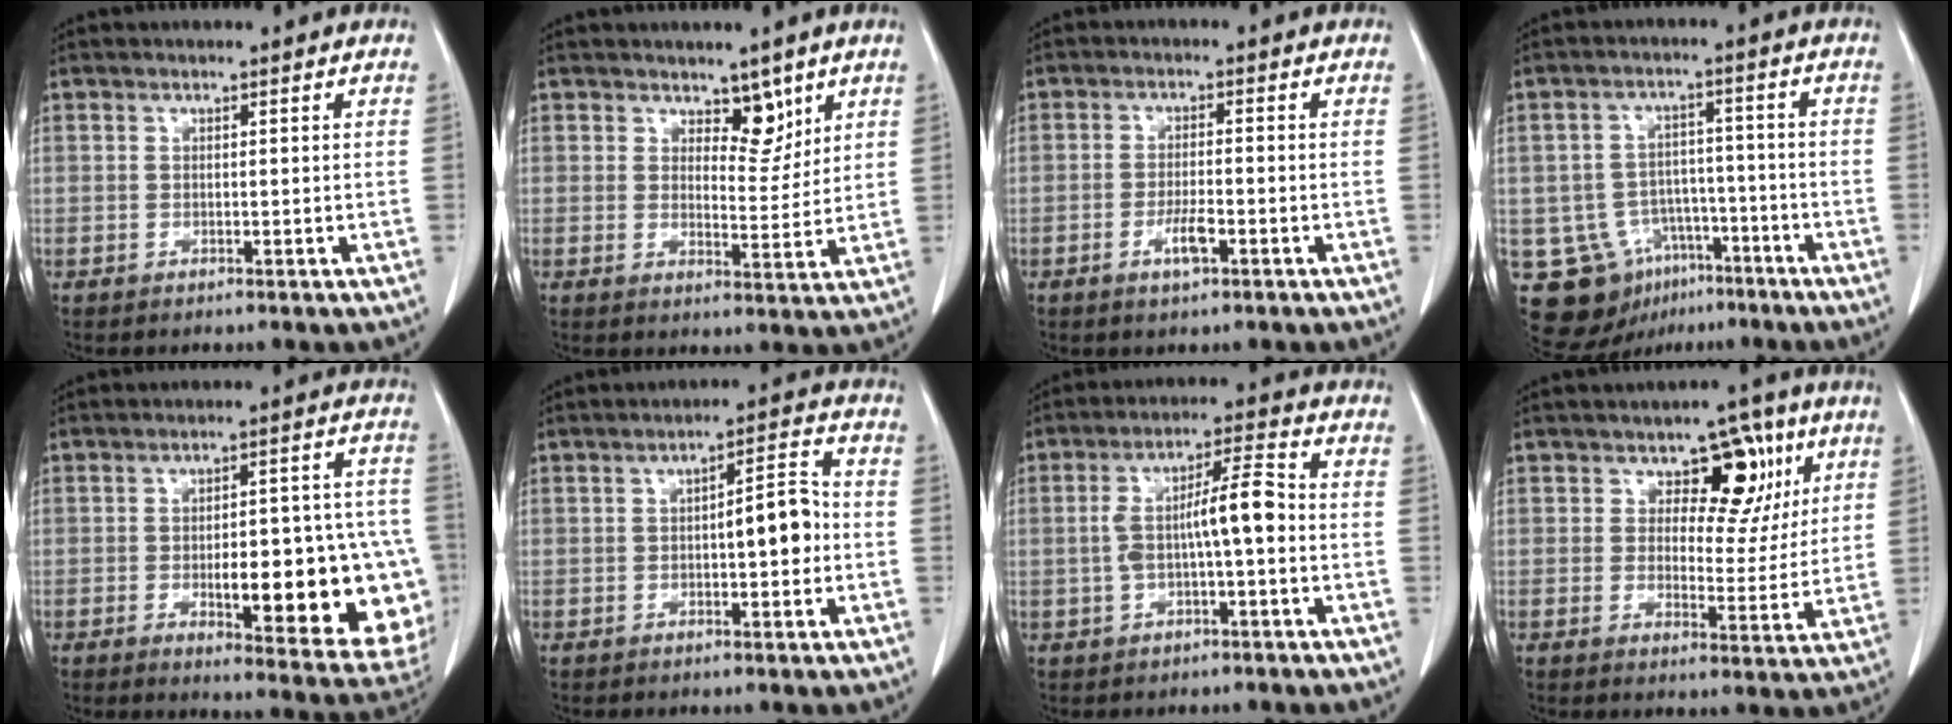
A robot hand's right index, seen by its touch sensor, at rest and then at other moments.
{"total": 4.6, "force": [3.2, 2.2, 2.5], "torque": [-0.024, -0.007, 0.050]}
{"total": 3.5, "force": [-1.7, 0.7, 3.0], "torque": [-0.059, -0.001, -0.029]}
{"total": 11.3, "force": [-5.8, 8.9, 3.7], "torque": [-0.064, 0.025, -0.081]}
{"total": 20.8, "force": [-4.5, 5.8, 19.5], "torque": [-0.164, 0.023, -0.032]}
{"total": 6.2, "force": [-0.6, 1.7, 5.9], "torque": [-0.082, 0.018, -0.010]}
{"total": 7.8, "force": [-0.7, 1.6, 7.6], "torque": [-0.143, 0.027, -0.012]}
{"total": 8.6, "force": [3.9, 5.2, 5.7], "torque": [-0.053, 0.012, 0.053]}